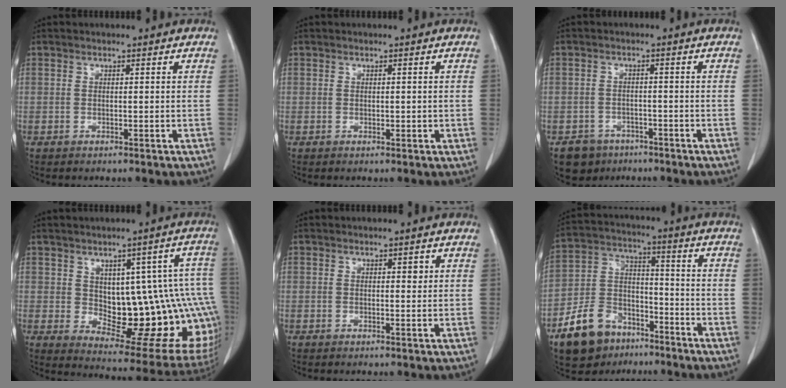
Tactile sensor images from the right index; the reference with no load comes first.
{"total": 0.8, "force": [0.0, 0.5, 0.6], "torque": [-0.007, 0.000, 0.003]}
{"total": 4.4, "force": [-3.0, 3.2, 0.3], "torque": [-0.006, 0.008, -0.045]}
{"total": 19.4, "force": [-0.5, 7.1, 18.1], "torque": [-0.155, 0.026, 0.021]}
{"total": 1.0, "force": [0.4, 0.4, 0.8], "torque": [-0.010, 0.001, 0.004]}
{"total": 12.0, "force": [-7.7, 7.5, 5.2], "torque": [-0.117, 0.014, -0.137]}